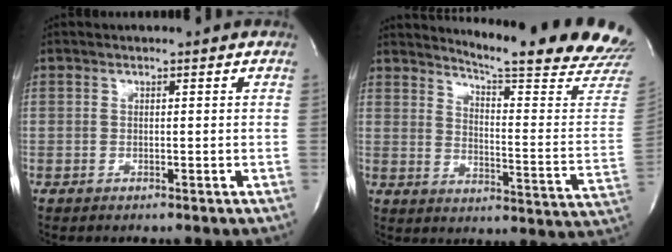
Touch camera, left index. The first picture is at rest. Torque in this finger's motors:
{"motor_torque": [0.19, -0.29, 0.29, 0.06]}